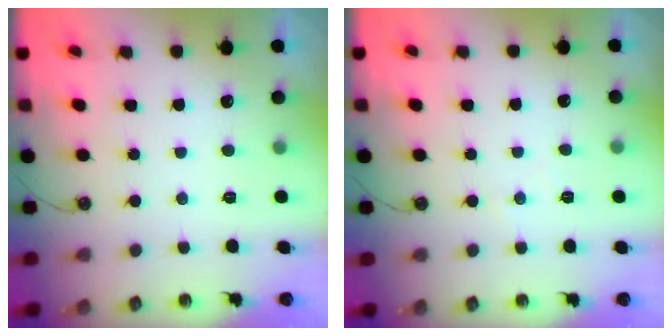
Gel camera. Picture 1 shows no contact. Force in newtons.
{"total": 2.6, "press": 2.5, "slide": 0.5}